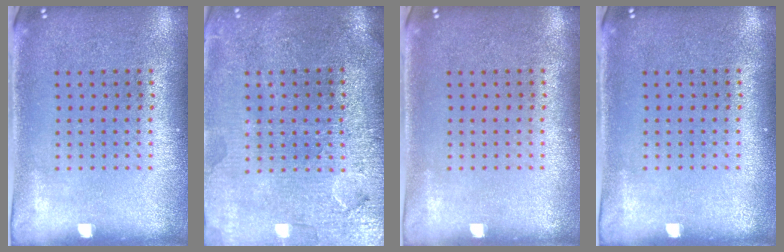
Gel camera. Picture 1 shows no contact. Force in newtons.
{"total": 3.7, "press": 3.4, "slide": 1.5}
{"total": 0.0}
{"total": 0.0}